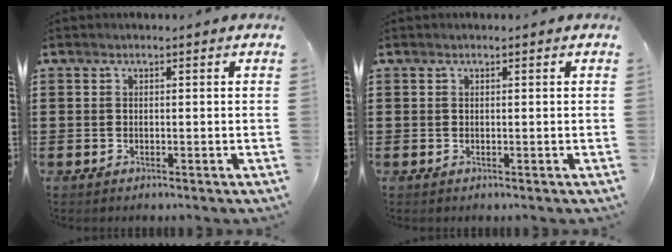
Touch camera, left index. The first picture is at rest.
{"total": 0.0}